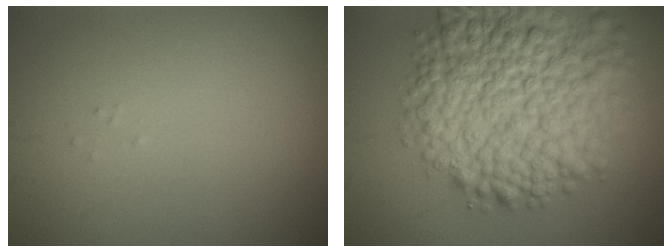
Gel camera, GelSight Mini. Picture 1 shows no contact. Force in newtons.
{"total": 12.3, "press": 12.3, "slide": 0.5}